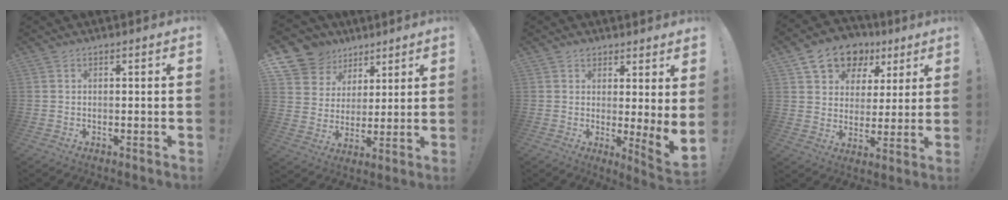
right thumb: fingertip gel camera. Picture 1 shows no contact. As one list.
[{"total": 11.5, "force": [6.9, 8.8, 2.5], "torque": [-0.047, -0.049, 0.142]}, {"total": 4.5, "force": [1.1, -0.2, 4.3], "torque": [-0.055, -0.026, 0.020]}, {"total": 13.4, "force": [7.9, 9.4, 5.4], "torque": [-0.077, -0.043, 0.146]}]